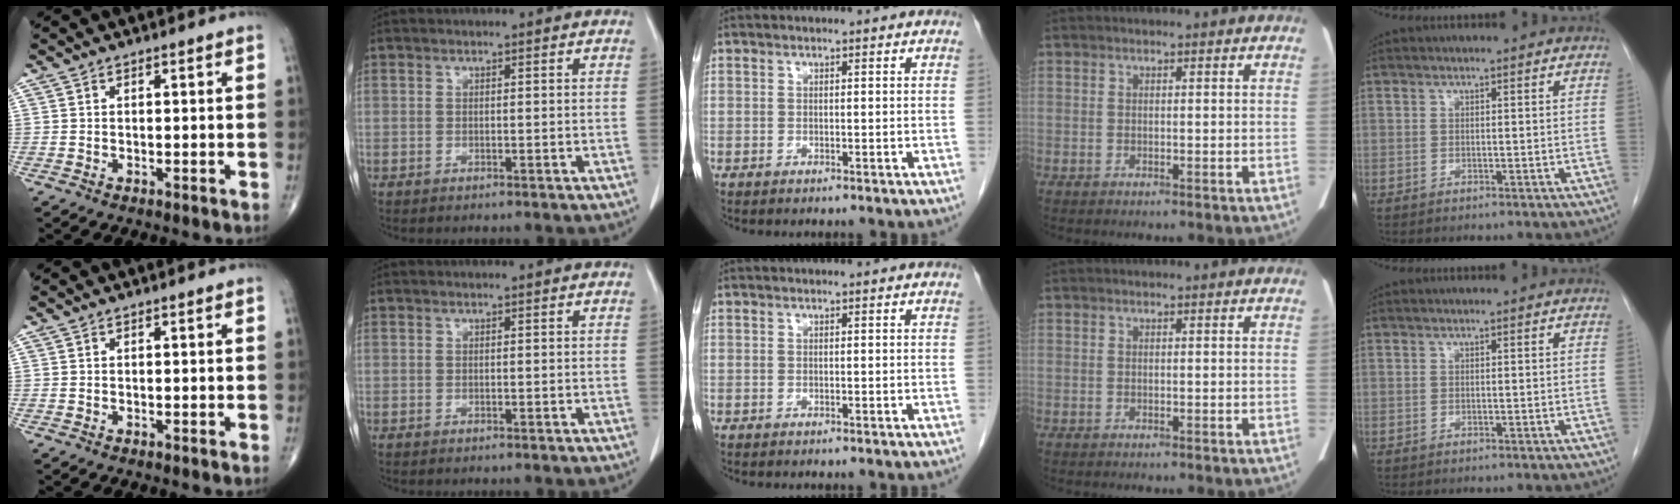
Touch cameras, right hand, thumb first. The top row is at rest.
{}